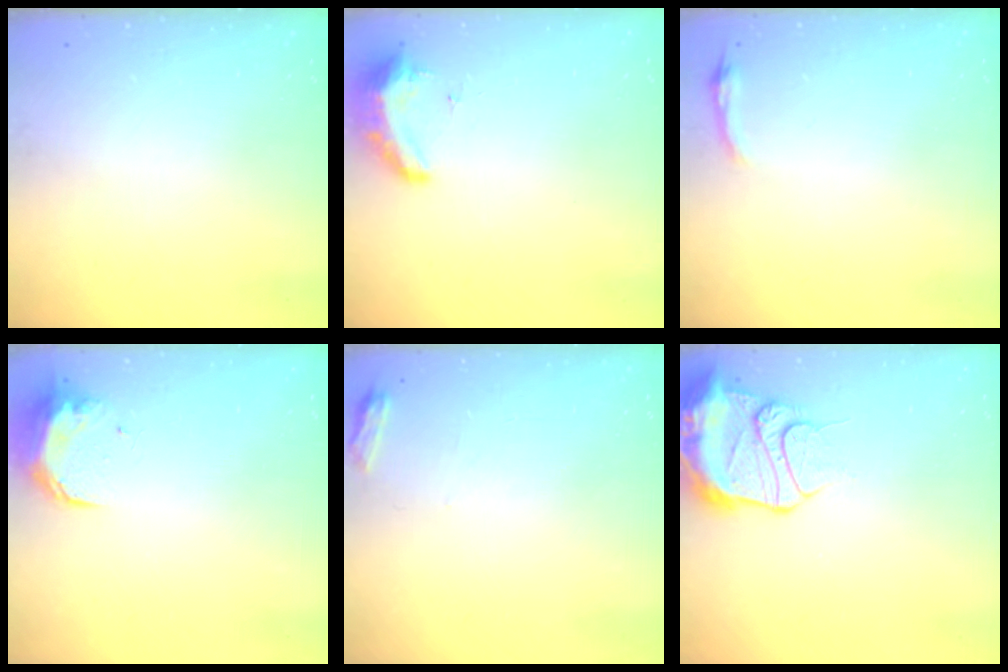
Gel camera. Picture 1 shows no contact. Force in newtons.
{"total": 8.5, "press": 8.3, "slide": 1.6}
{"total": 3.1, "press": 3.0, "slide": 0.7}
{"total": 8.7, "press": 8.7, "slide": 0.6}
{"total": 4.2, "press": 4.2, "slide": 0.5}
{"total": 14.0, "press": 13.9, "slide": 1.7}